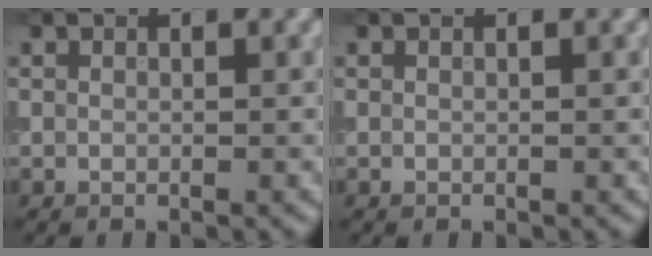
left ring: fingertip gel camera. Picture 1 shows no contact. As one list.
[{"total": 0.0}]